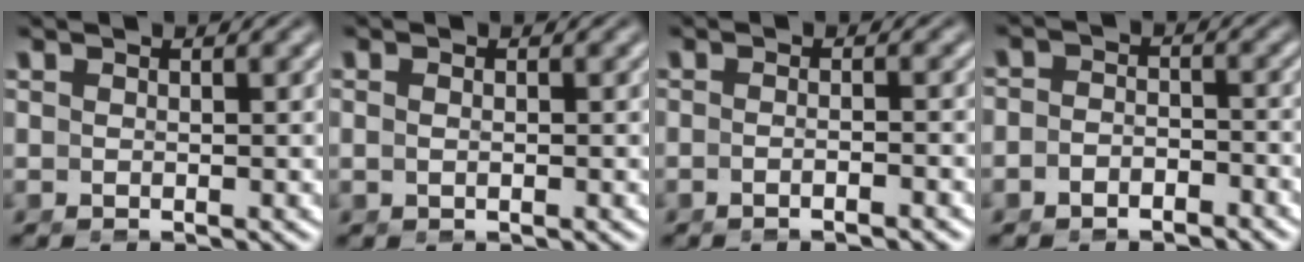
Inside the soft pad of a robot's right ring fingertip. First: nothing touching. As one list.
[{"total": 0.7, "force": [-0.2, -0.1, 0.7], "torque": [-0.014, -0.005, 0.000]}, {"total": 2.1, "force": [-1.6, -0.4, 1.3], "torque": [-0.023, 0.002, -0.030]}, {"total": 2.8, "force": [-2.4, 1.4, 0.4], "torque": [-0.010, -0.011, -0.040]}]